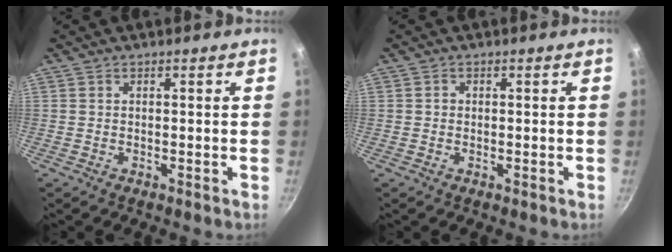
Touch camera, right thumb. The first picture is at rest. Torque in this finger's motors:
{"motor_torque": [-0.11, -0.08, 0.11, 0.03, 0.00]}